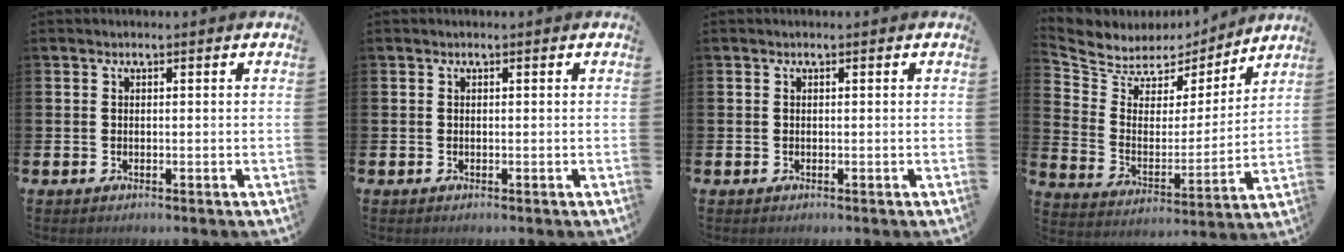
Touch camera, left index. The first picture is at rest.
{"total": 0.0}
{"total": 0.0}
{"total": 6.1, "force": [5.4, 2.7, -0.4], "torque": [-0.038, -0.047, 0.093]}